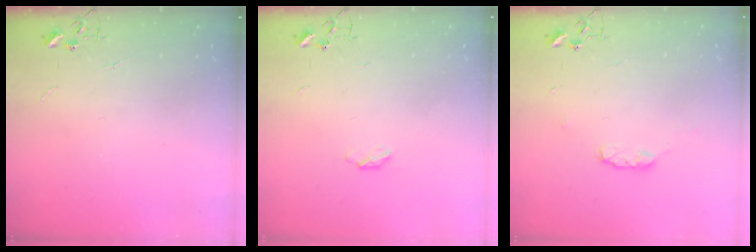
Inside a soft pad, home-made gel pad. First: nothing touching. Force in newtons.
{"total": 2.9, "press": 2.9, "slide": 0.5}
{"total": 5.7, "press": 5.6, "slide": 0.9}